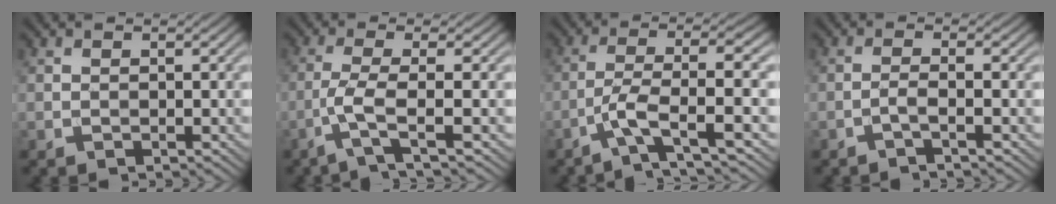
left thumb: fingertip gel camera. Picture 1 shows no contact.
{"total": 4.0, "force": [-1.6, 0.3, 3.6], "torque": [-0.068, 0.008, -0.055]}
{"total": 6.3, "force": [-2.8, 0.9, 5.6], "torque": [-0.102, 0.009, -0.070]}
{"total": 1.9, "force": [-1.0, 0.1, 1.6], "torque": [-0.026, 0.011, -0.030]}